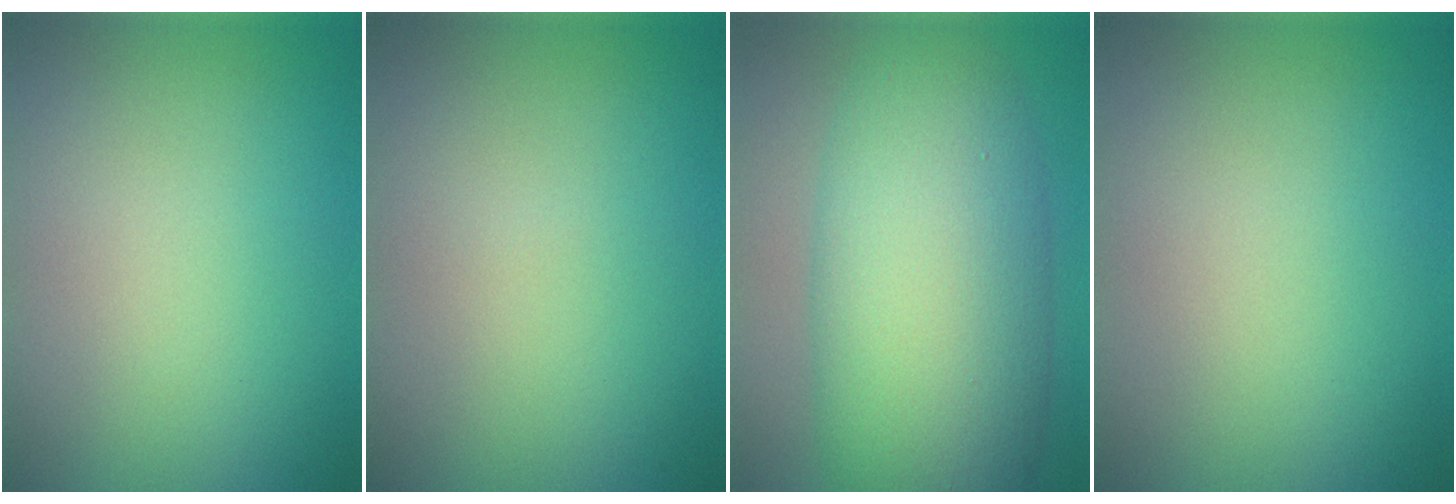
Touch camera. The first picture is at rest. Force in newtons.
{"total": 0.0}
{"total": 12.2, "press": 12.2, "slide": 0.2}
{"total": 0.0}